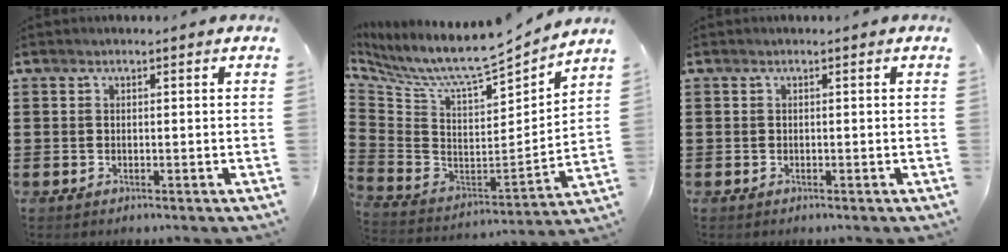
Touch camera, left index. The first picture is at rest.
{"total": 7.5, "force": [6.4, 1.3, 3.7], "torque": [-0.104, -0.060, 0.103]}
{"total": 0.0}